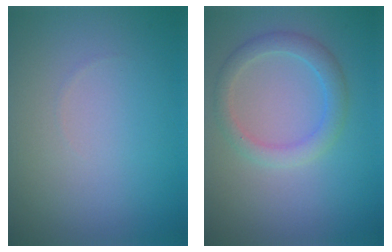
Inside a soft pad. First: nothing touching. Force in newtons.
{"total": 2.6, "press": 2.6, "slide": 0.2}